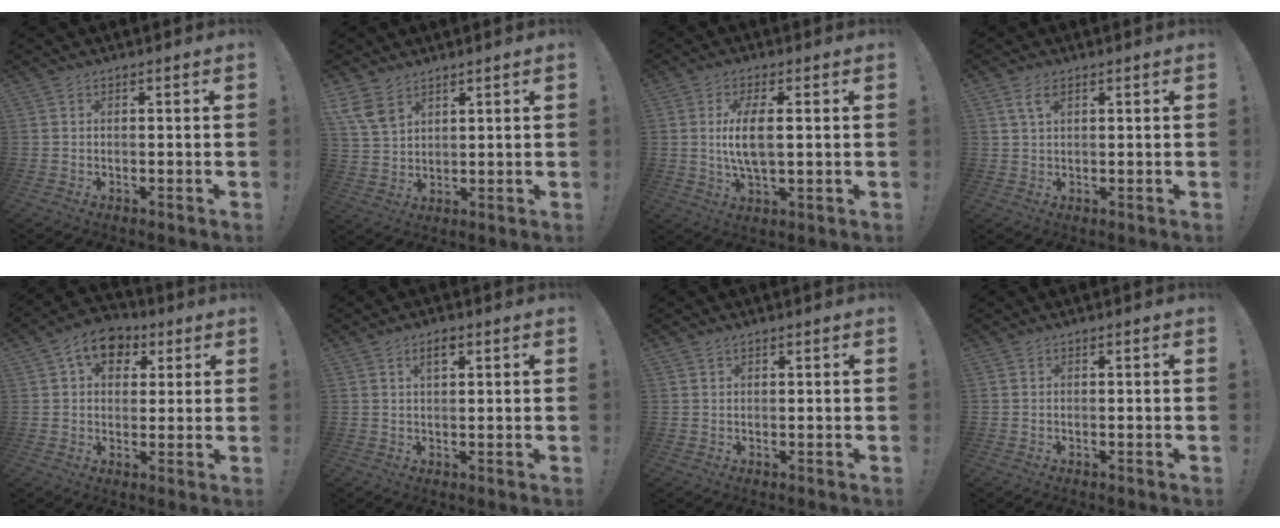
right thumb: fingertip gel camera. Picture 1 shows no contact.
{"total": 7.8, "force": [5.3, 4.5, 3.6], "torque": [-0.069, -0.021, 0.108]}
{"total": 8.2, "force": [0.6, 2.6, 7.7], "torque": [-0.135, -0.009, 0.005]}
{"total": 3.9, "force": [1.9, 1.7, 3.0], "torque": [-0.049, -0.003, 0.032]}
{"total": 9.9, "force": [4.2, 7.2, 5.4], "torque": [-0.075, -0.010, 0.080]}
{"total": 3.4, "force": [1.6, 1.5, 2.5], "torque": [-0.031, -0.003, 0.023]}
{"total": 0.9, "force": [0.8, 0.3, 0.4], "torque": [-0.009, 0.000, 0.016]}
{"total": 0.0}